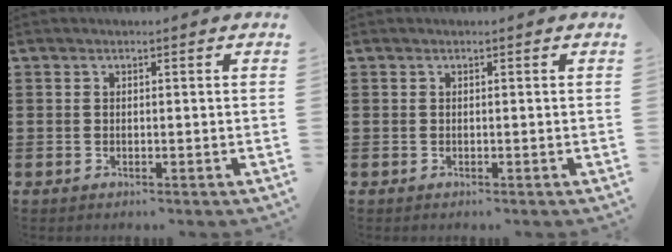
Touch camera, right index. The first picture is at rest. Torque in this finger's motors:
{"motor_torque": [0.50, 1.64, 0.00, 0.00]}